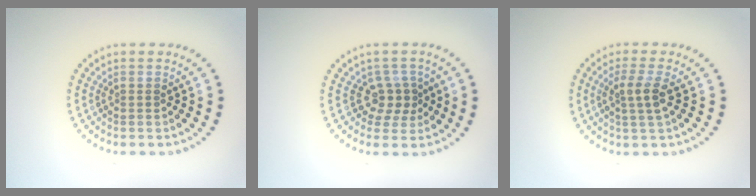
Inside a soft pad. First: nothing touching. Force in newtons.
{"total": 2.3, "press": 1.8, "slide": 1.5}
{"total": 2.3, "press": 2.1, "slide": 1.0}